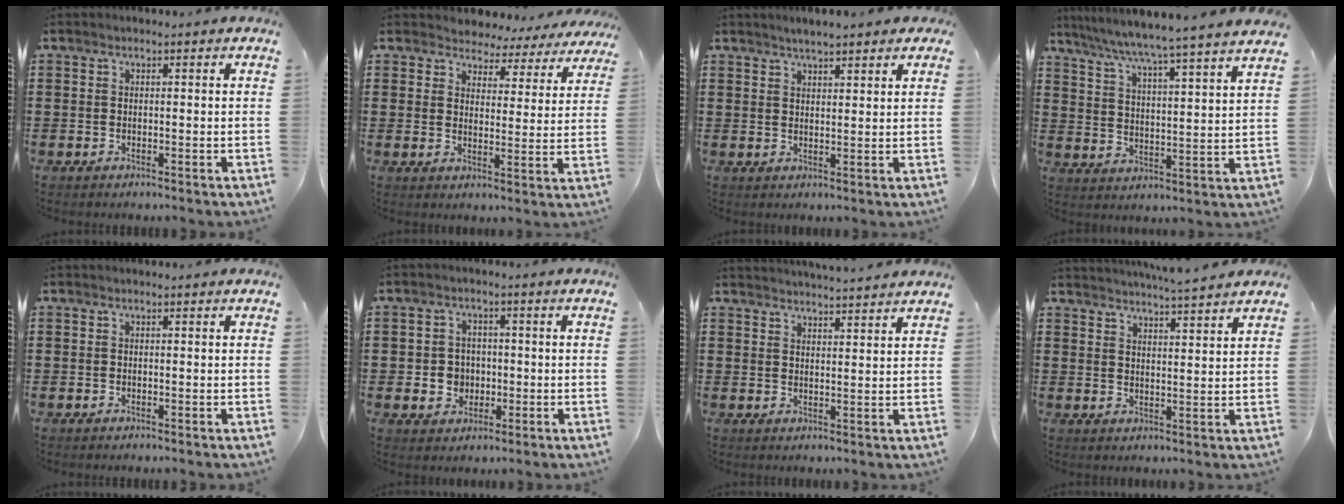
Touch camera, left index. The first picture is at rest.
{"total": 4.1, "force": [3.9, 1.3, -0.1], "torque": [-0.024, -0.023, 0.065]}
{"total": 2.8, "force": [2.5, 0.4, 1.2], "torque": [-0.029, 0.003, 0.045]}
{"total": 5.4, "force": [4.7, -1.5, 2.1], "torque": [-0.063, -0.044, 0.071]}
{"total": 0.0}
{"total": 3.8, "force": [-0.5, 3.5, 1.3], "torque": [-0.039, 0.007, -0.012]}
{"total": 3.1, "force": [3.1, -0.4, -0.1], "torque": [-0.008, -0.015, 0.057]}
{"total": 3.9, "force": [3.8, -0.6, 0.6], "torque": [-0.024, -0.018, 0.068]}